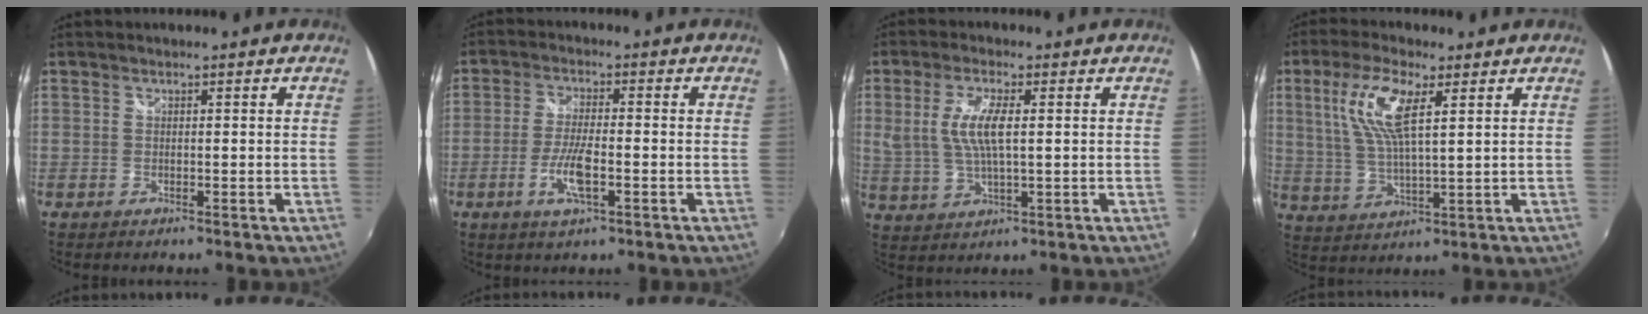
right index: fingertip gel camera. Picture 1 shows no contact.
{"total": 6.5, "force": [-2.4, 1.3, 5.9], "torque": [-0.126, -0.006, -0.047]}
{"total": 7.3, "force": [1.1, 2.0, 7.0], "torque": [-0.144, 0.000, 0.027]}
{"total": 10.4, "force": [3.9, 2.8, 9.2], "torque": [-0.189, 0.008, 0.082]}